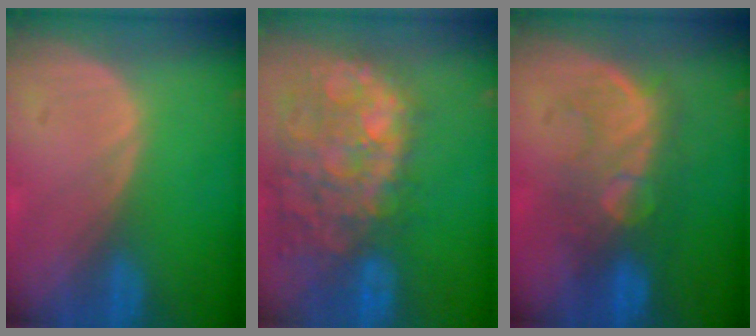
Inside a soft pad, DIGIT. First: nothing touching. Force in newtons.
{"total": 13.5, "press": 11.6, "slide": 6.8}
{"total": 8.4, "press": 8.0, "slide": 2.5}